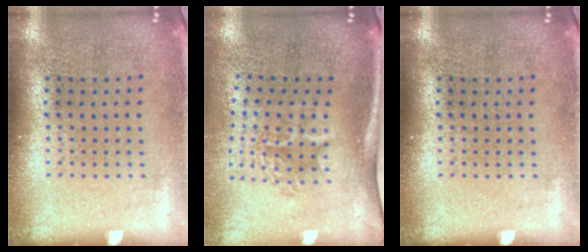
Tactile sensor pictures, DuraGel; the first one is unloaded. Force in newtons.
{"total": 1.9, "press": 1.3, "slide": 1.5}
{"total": 0.0}